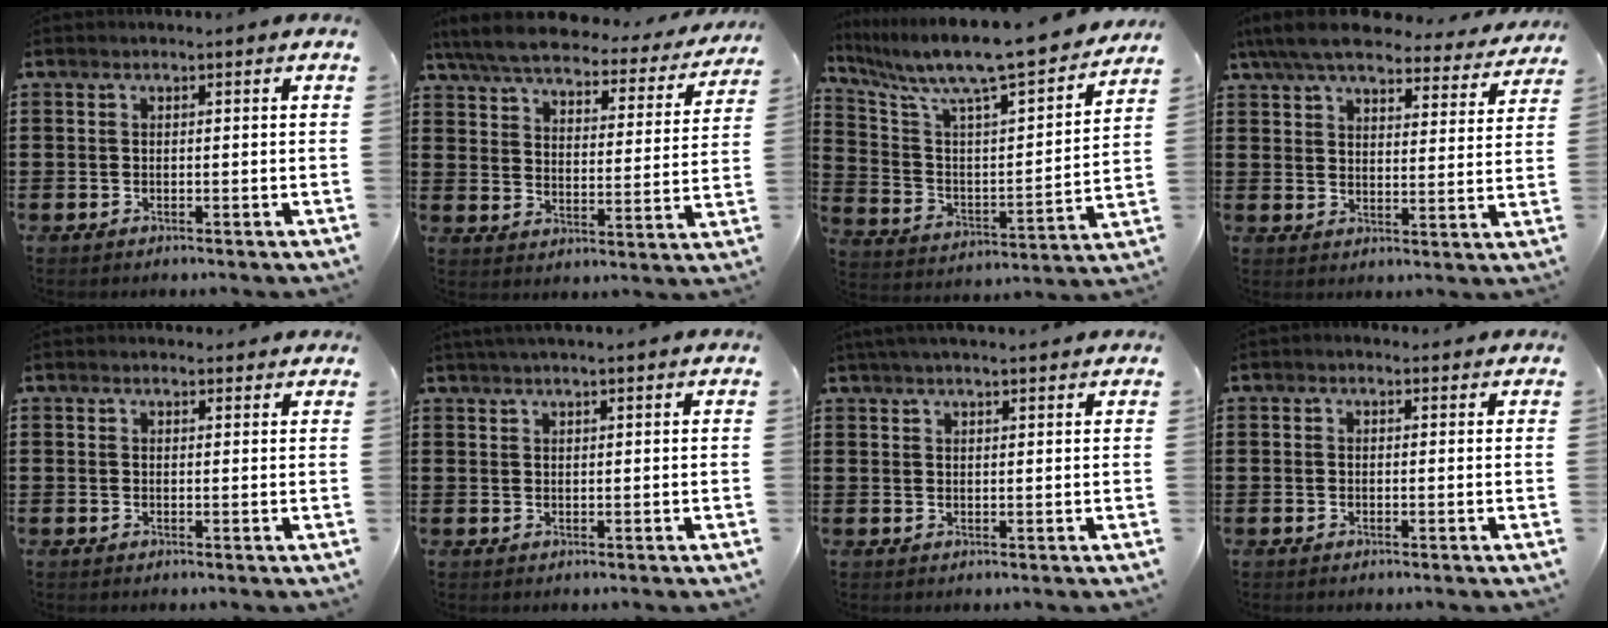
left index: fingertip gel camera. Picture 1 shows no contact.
{"total": 6.2, "force": [5.7, 0.9, 2.2], "torque": [-0.069, -0.033, 0.097]}
{"total": 10.4, "force": [8.9, 0.5, 5.4], "torque": [-0.134, -0.074, 0.142]}
{"total": 7.9, "force": [7.1, 1.3, 3.2], "torque": [-0.089, -0.029, 0.128]}
{"total": 1.7, "force": [1.6, 0.4, 0.1], "torque": [-0.004, 0.002, 0.033]}
{"total": 1.9, "force": [1.8, -0.2, 0.8], "torque": [-0.018, 0.003, 0.034]}
{"total": 2.6, "force": [2.4, -0.2, 0.8], "torque": [-0.021, -0.001, 0.046]}
{"total": 0.7, "force": [0.5, 0.4, 0.3], "torque": [-0.008, 0.004, 0.010]}